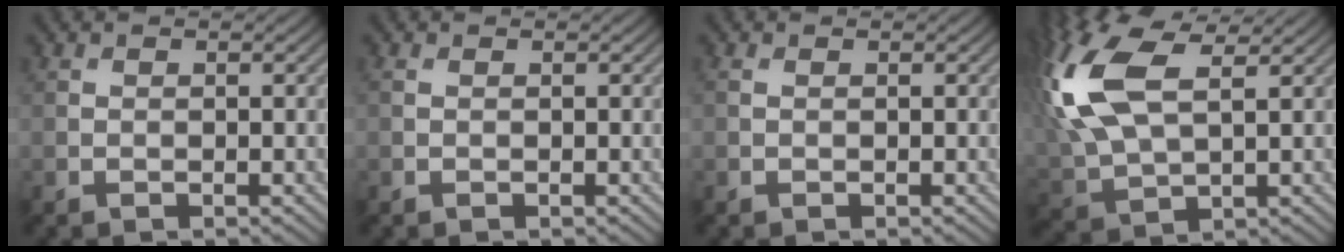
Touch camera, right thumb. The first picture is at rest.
{"total": 0.0}
{"total": 0.6, "force": [0.2, 0.3, 0.5], "torque": [-0.013, 0.003, 0.003]}
{"total": 14.8, "force": [5.1, 7.5, 11.7], "torque": [-0.305, 0.014, 0.101]}